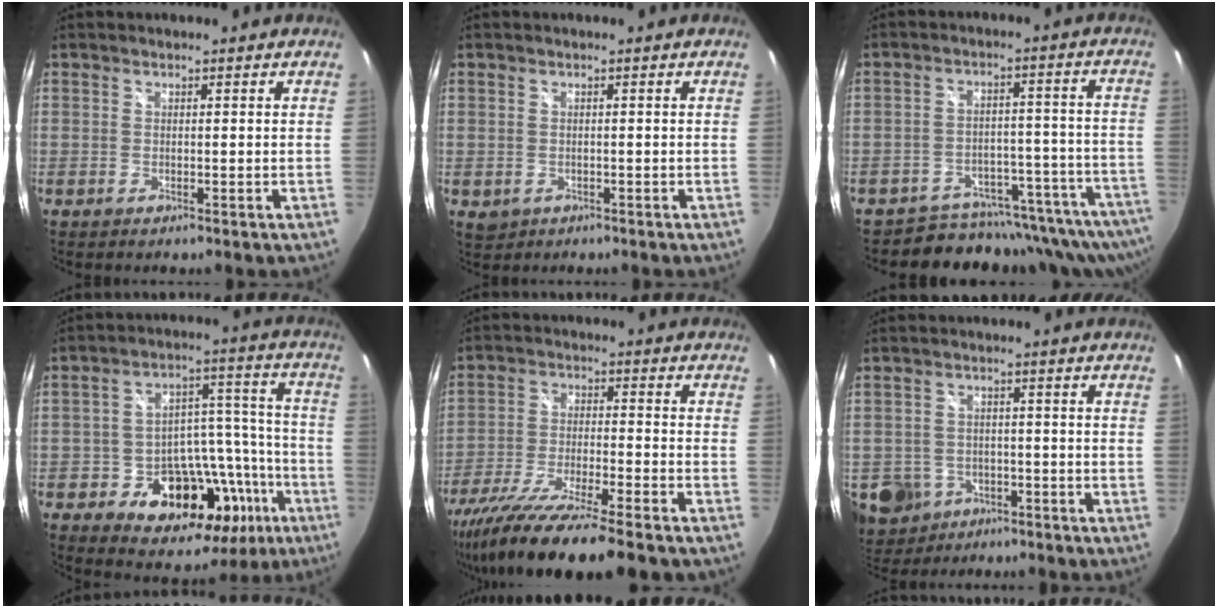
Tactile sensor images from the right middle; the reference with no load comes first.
{"total": 2.5, "force": [-0.6, 2.2, 1.1], "torque": [-0.022, -0.005, -0.004]}
{"total": 15.6, "force": [-14.9, 3.8, 2.3], "torque": [-0.025, 0.019, -0.200]}
{"total": 20.9, "force": [-10.0, 13.9, 12.0], "torque": [-0.199, 0.037, -0.119]}
{"total": 19.2, "force": [-15.5, 1.5, 11.2], "torque": [-0.223, -0.053, -0.266]}
{"total": 10.9, "force": [-5.0, 8.8, 3.8], "torque": [-0.119, -0.001, -0.065]}